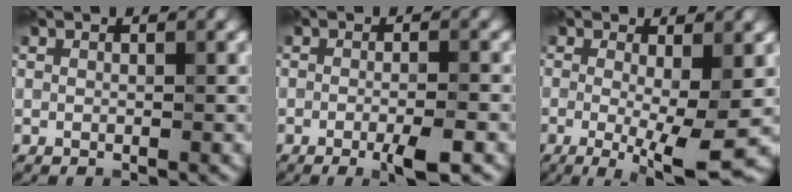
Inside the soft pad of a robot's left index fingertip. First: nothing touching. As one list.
[{"total": 3.0, "force": [-1.4, 0.4, 2.6], "torque": [-0.046, -0.007, -0.026]}, {"total": 7.0, "force": [-1.0, 1.5, 6.8], "torque": [-0.116, -0.020, -0.014]}]